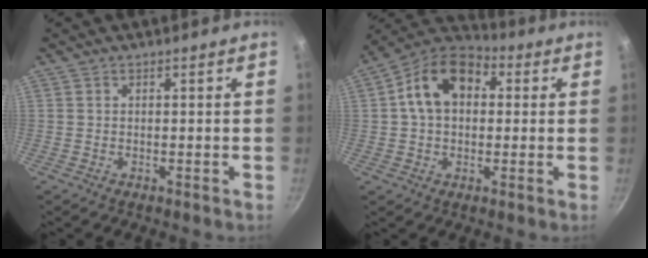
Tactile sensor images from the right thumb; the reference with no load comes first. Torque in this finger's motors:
{"motor_torque": [0.66, 2.89, 1.32, -0.03, 0.11]}